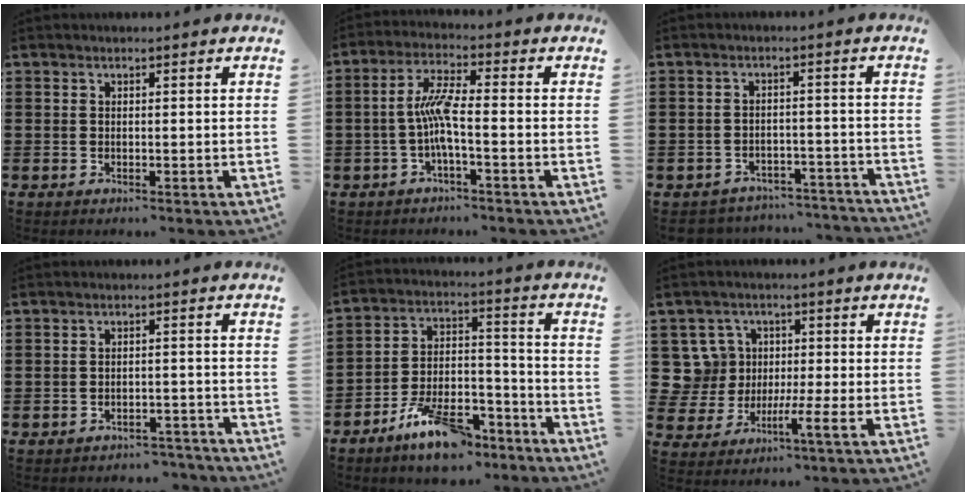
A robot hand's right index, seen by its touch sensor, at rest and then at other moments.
{"total": 6.3, "force": [-1.3, 1.0, 6.1], "torque": [-0.131, -0.004, -0.034]}
{"total": 3.3, "force": [-3.2, 0.6, 0.2], "torque": [-0.011, 0.001, -0.068]}
{"total": 2.7, "force": [-2.6, 0.4, 0.2], "torque": [-0.010, -0.001, -0.054]}
{"total": 11.2, "force": [-8.7, 4.3, 5.7], "torque": [-0.096, 0.040, -0.158]}
{"total": 6.6, "force": [0.0, 5.6, 3.6], "torque": [-0.102, 0.011, 0.003]}